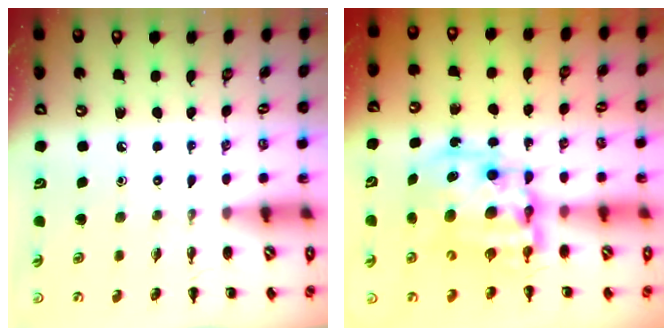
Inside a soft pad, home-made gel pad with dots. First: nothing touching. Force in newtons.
{"total": 13.2, "press": 12.9, "slide": 2.8}